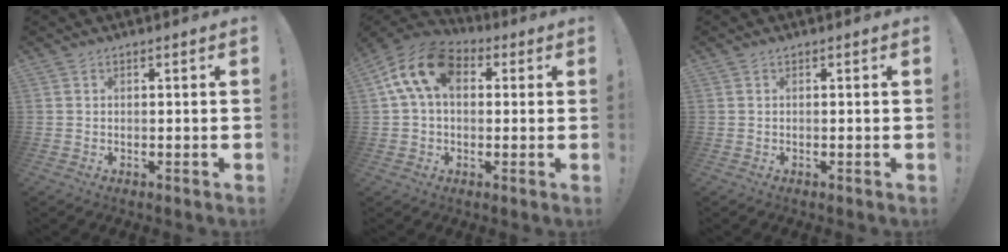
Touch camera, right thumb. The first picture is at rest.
{"total": 14.7, "force": [3.7, 9.4, 10.7], "torque": [-0.206, 0.013, 0.069]}
{"total": 0.0}